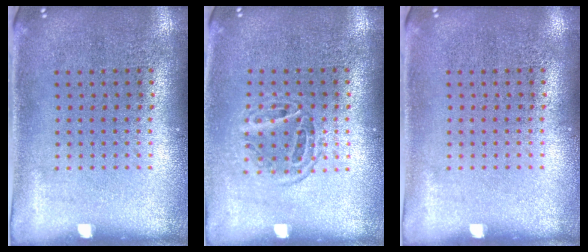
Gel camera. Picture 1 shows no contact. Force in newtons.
{"total": 1.2, "press": 1.0, "slide": 0.6}
{"total": 0.0}